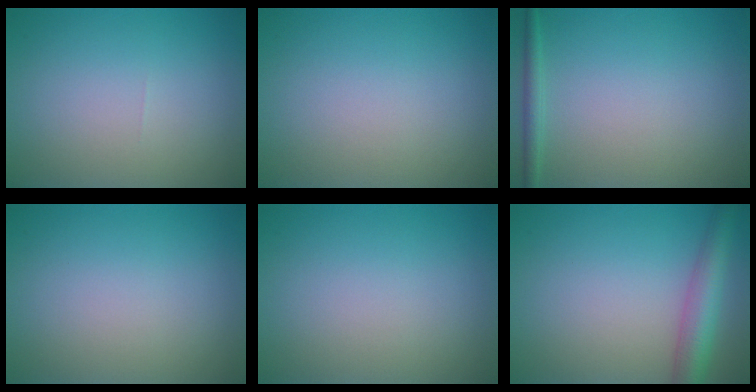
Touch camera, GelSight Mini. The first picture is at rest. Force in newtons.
{"total": 0.0}
{"total": 1.4, "press": 1.4, "slide": 0.1}
{"total": 0.0}
{"total": 0.0}
{"total": 4.5, "press": 4.5, "slide": 0.2}